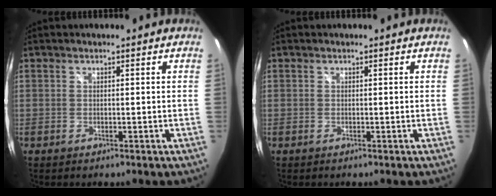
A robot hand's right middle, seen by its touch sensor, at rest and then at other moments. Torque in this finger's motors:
{"motor_torque": [-0.02, 0.02, 0.00, 0.00]}